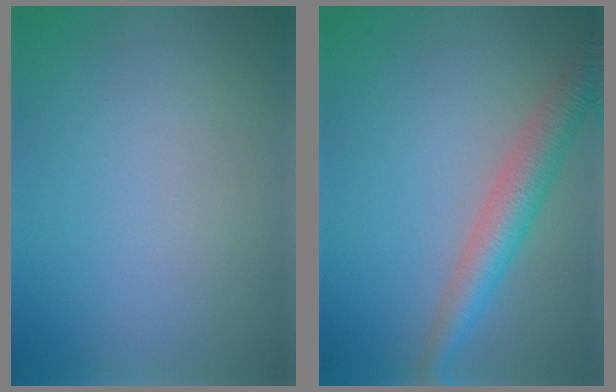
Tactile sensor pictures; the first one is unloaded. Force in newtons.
{"total": 5.0, "press": 5.0, "slide": 0.2}